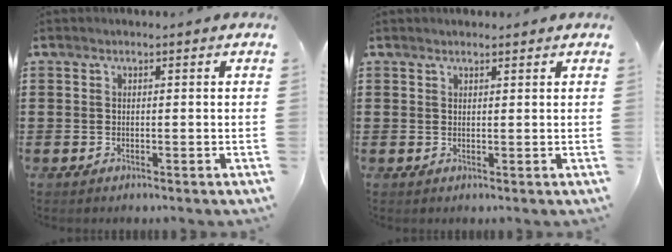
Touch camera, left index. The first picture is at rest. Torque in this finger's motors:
{"motor_torque": [0.22, 0.19, 0.01, 0.00]}